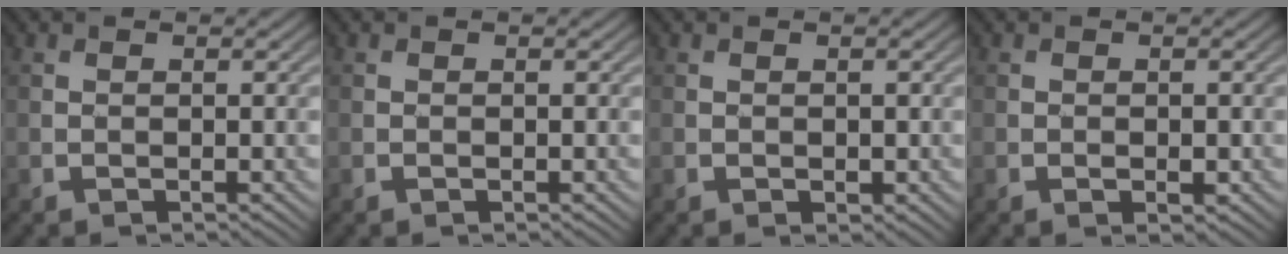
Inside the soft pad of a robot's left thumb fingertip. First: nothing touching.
{"total": 0.0}
{"total": 0.7, "force": [-0.1, 0.5, 0.4], "torque": [-0.006, -0.001, -0.001]}
{"total": 1.5, "force": [-0.4, 0.9, 1.2], "torque": [-0.017, -0.001, -0.008]}